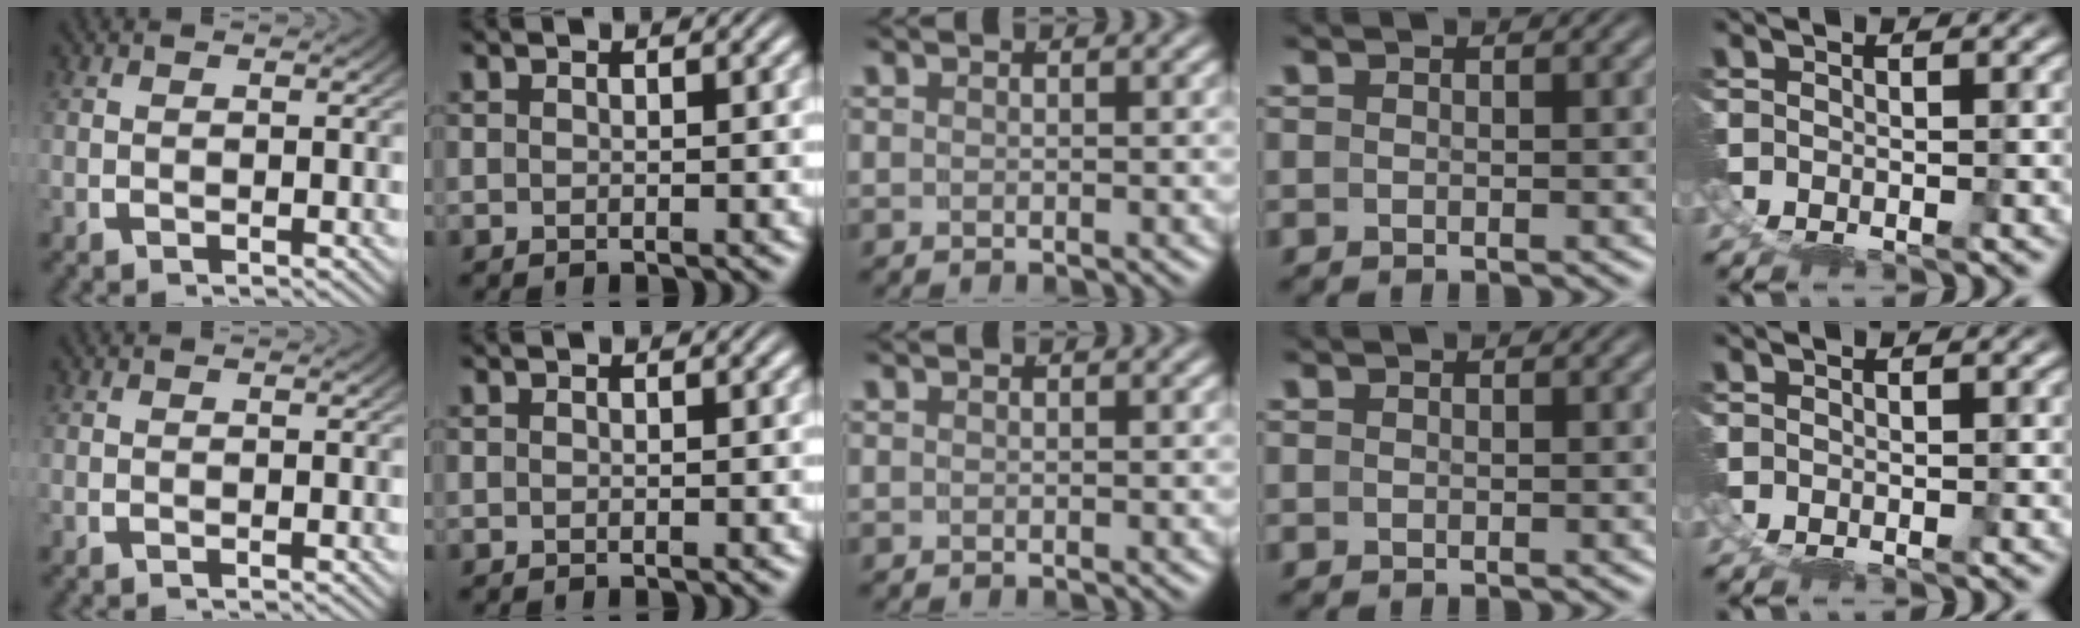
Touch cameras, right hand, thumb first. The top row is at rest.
{}